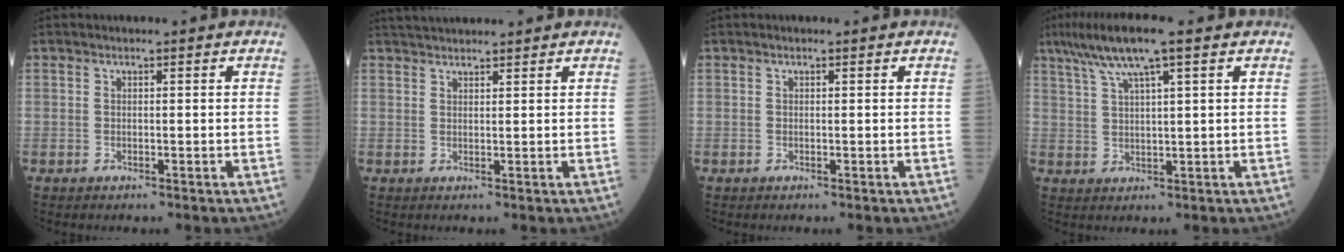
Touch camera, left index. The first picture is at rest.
{"total": 4.9, "force": [4.6, 0.4, 1.6], "torque": [-0.024, 0.038, 0.078]}
{"total": 0.0}
{"total": 8.1, "force": [5.2, 0.2, 6.2], "torque": [-0.118, 0.028, 0.093]}